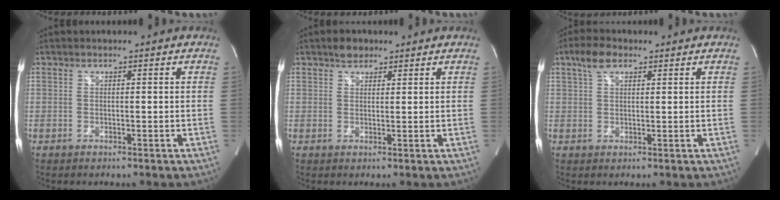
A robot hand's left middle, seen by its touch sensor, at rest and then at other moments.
{"total": 2.4, "force": [1.8, 1.5, 0.7], "torque": [-0.013, 0.007, 0.028]}
{"total": 3.8, "force": [2.3, 1.7, 2.5], "torque": [-0.057, 0.017, 0.047]}